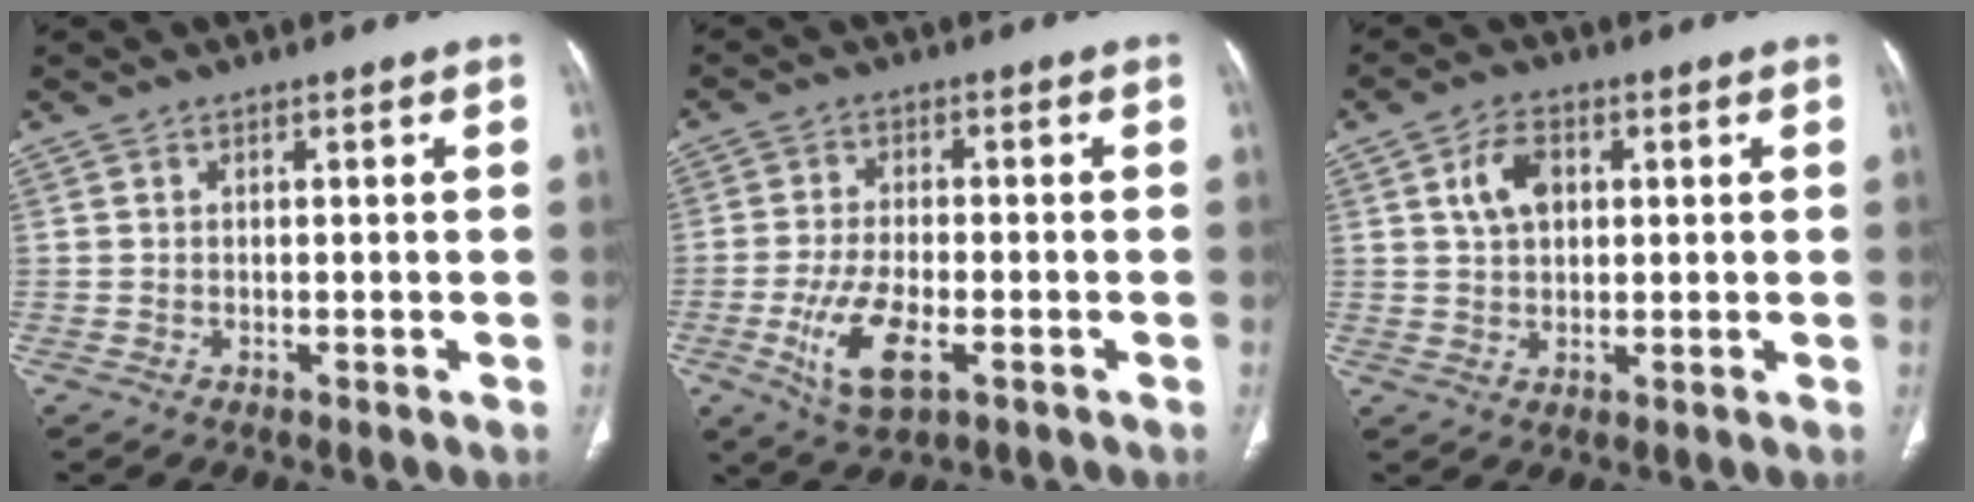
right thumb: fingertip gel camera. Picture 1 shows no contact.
{"total": 9.4, "force": [-3.5, 3.9, 7.8], "torque": [-0.163, 0.001, -0.059]}
{"total": 6.2, "force": [1.7, 4.1, 4.3], "torque": [-0.066, 0.004, 0.030]}